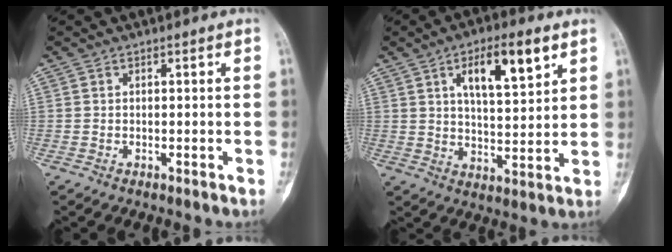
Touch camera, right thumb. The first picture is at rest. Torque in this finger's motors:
{"motor_torque": [-0.09, 0.15, 0.27, -0.07, 0.09]}